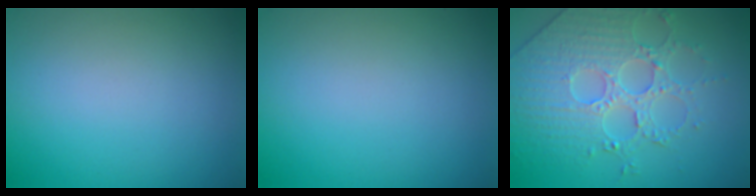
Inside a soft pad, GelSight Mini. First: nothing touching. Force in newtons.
{"total": 0.0}
{"total": 4.5, "press": 4.5, "slide": 0.7}